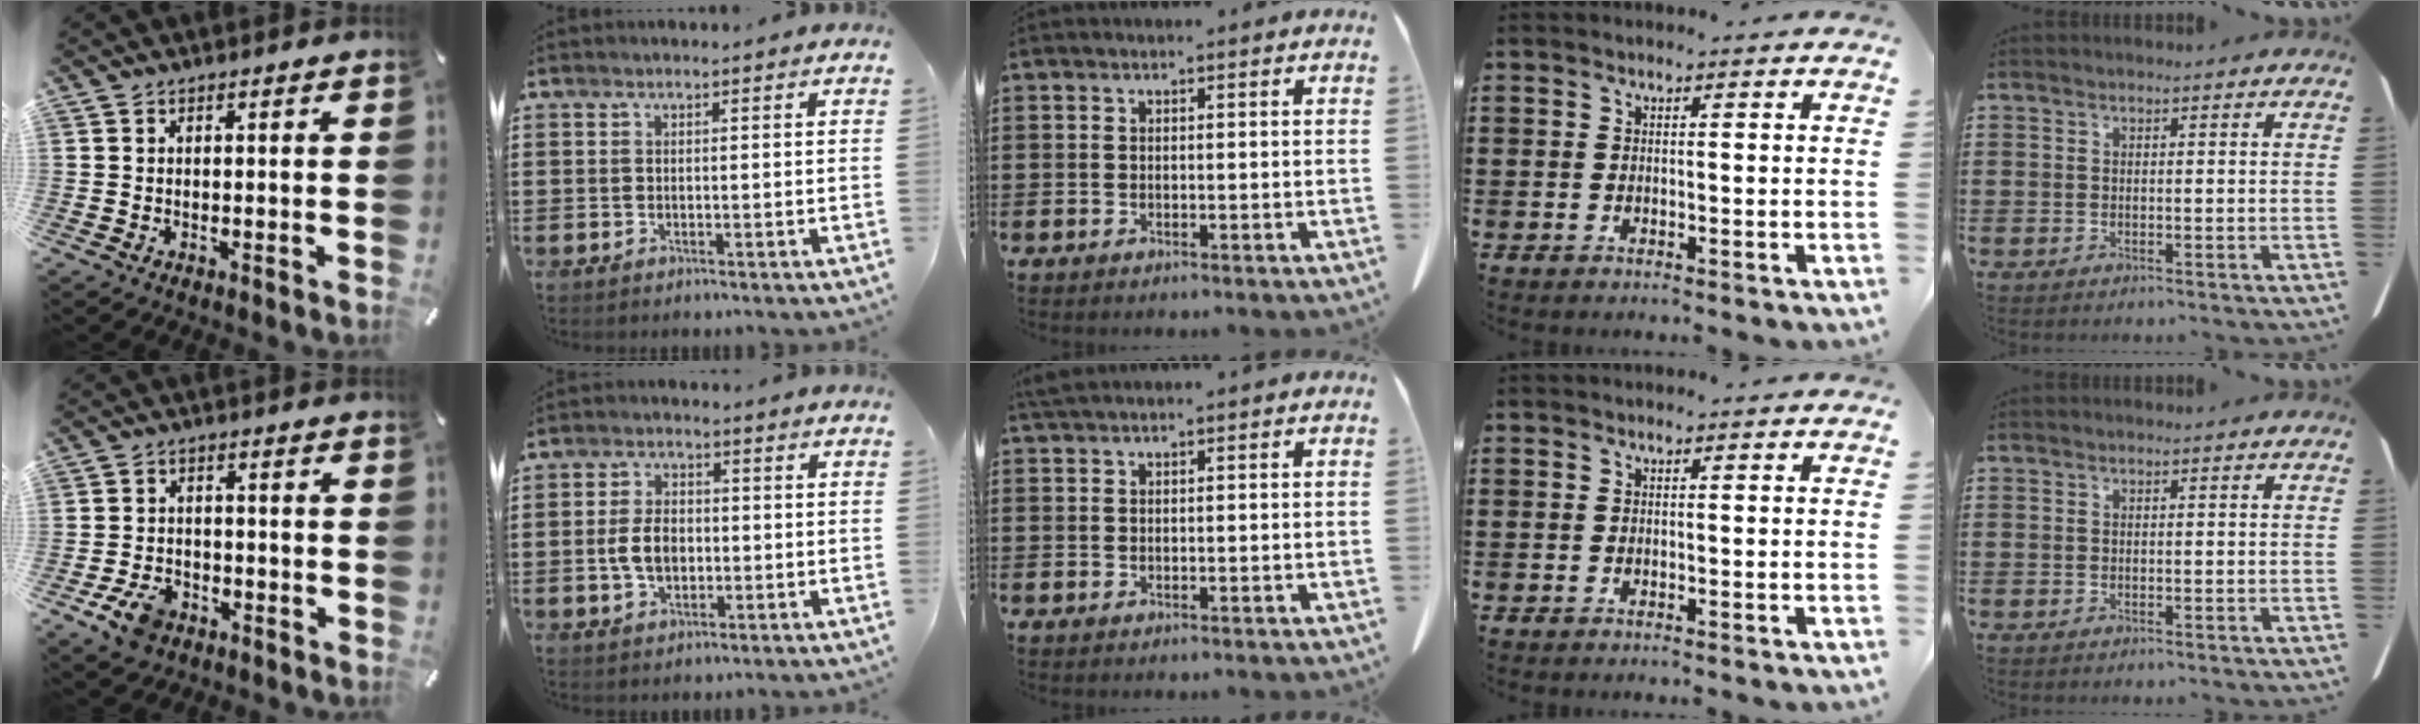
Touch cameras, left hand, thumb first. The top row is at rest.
{"thumb": {"total": 6.8, "force": [-3.8, 4.5, 3.4], "torque": [-0.074, 0.019, -0.072]}, "index": {"total": 5.6, "force": [-0.6, 3.4, 4.3], "torque": [-0.094, -0.001, -0.020]}, "middle": {"total": 1.2, "force": [1.1, 0.0, 0.6], "torque": [-0.016, -0.001, 0.021]}}